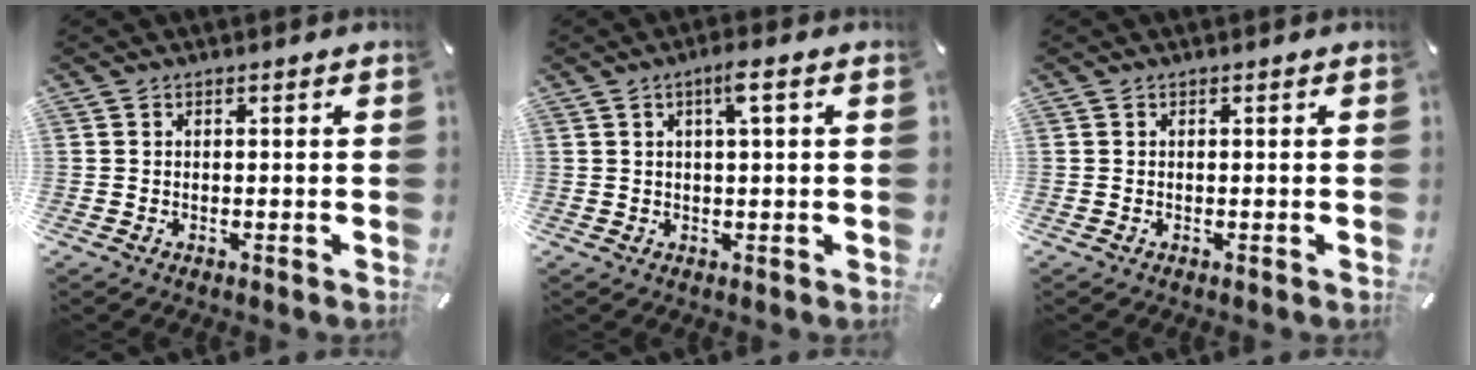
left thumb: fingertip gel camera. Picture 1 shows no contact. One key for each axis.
{"total": 4.0, "fx": 1.7, "fy": 0.6, "fz": 3.6, "tx": -0.073, "ty": 0.003, "tz": 0.026}
{"total": 0.0}